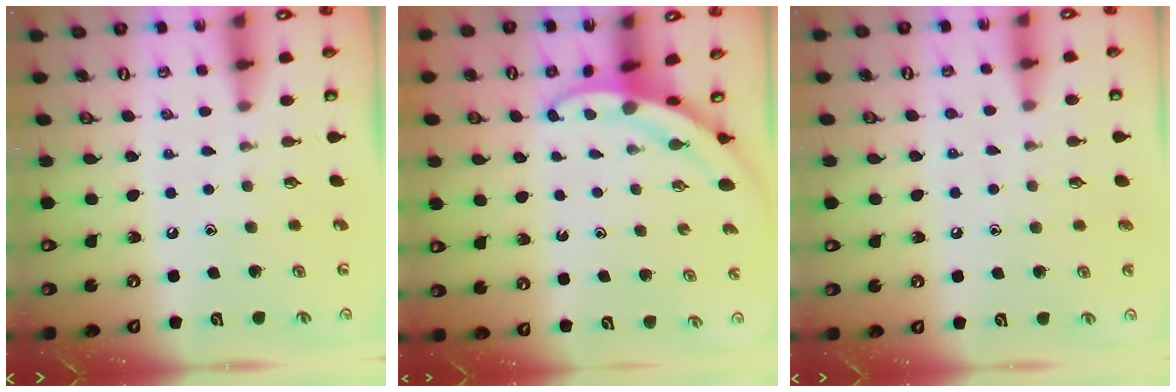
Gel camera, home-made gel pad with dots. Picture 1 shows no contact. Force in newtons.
{"total": 3.3, "press": 3.3, "slide": 0.2}
{"total": 3.9, "press": 3.9, "slide": 0.4}